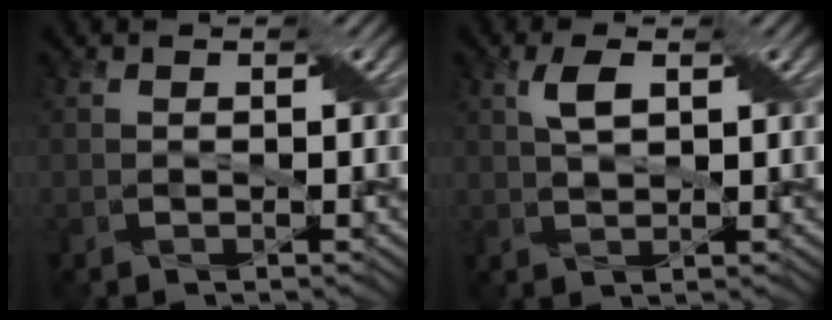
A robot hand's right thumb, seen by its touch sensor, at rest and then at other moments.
{"total": 2.9, "force": [1.2, 1.2, 2.3], "torque": [-0.054, 0.007, 0.023]}